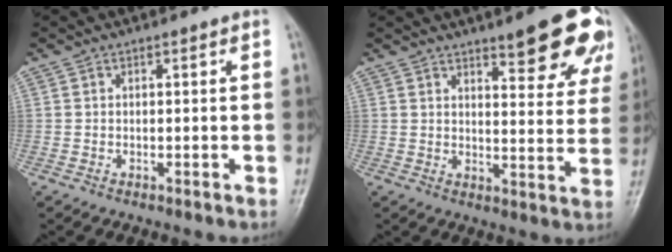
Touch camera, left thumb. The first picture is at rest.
{"total": 14.0, "force": [8.7, 4.0, 10.2], "torque": [-0.088, -0.045, 0.110]}